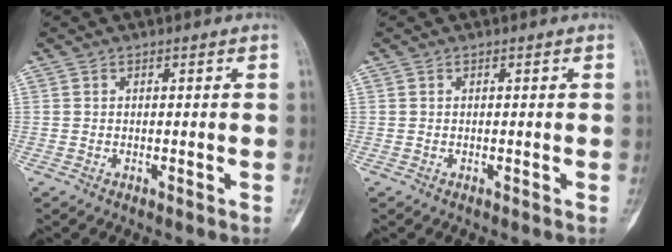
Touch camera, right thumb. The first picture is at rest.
{"total": 0.0}